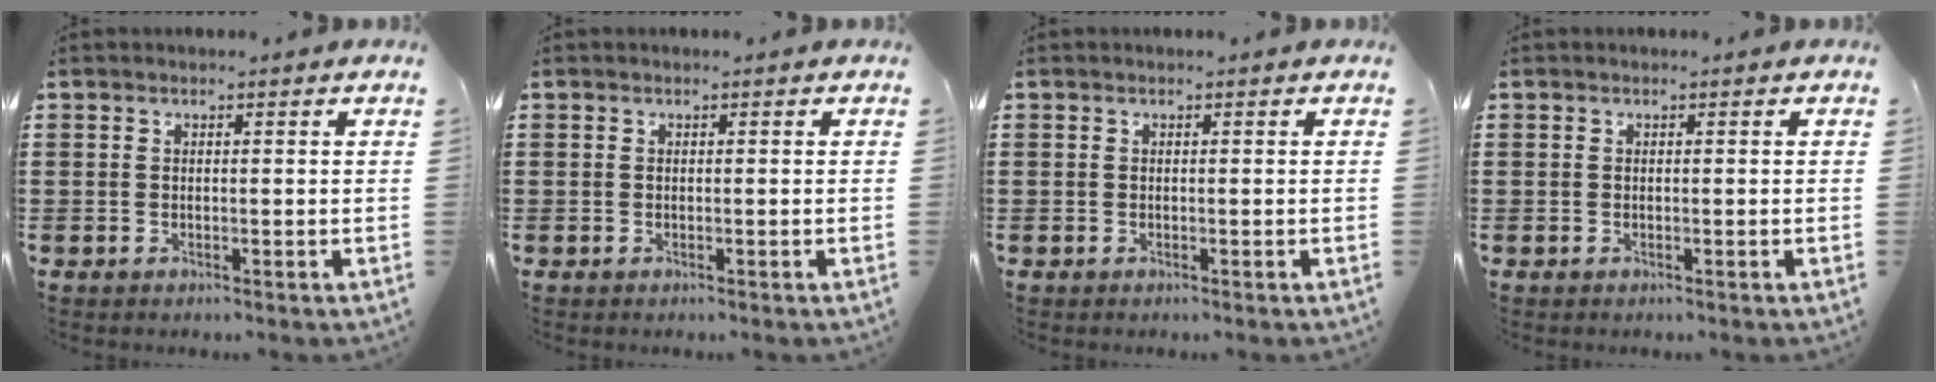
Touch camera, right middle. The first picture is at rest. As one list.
[{"total": 0.0}, {"total": 0.0}, {"total": 0.0}]